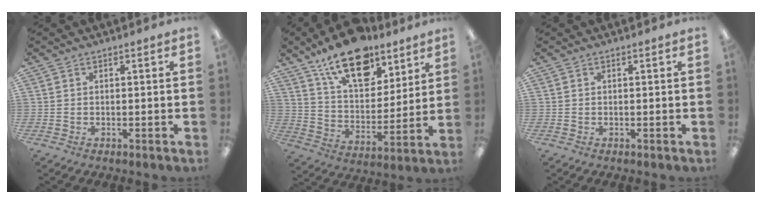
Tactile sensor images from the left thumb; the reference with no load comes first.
{"total": 19.2, "force": [13.3, 9.2, 10.4], "torque": [-0.174, -0.067, 0.233]}
{"total": 0.0}